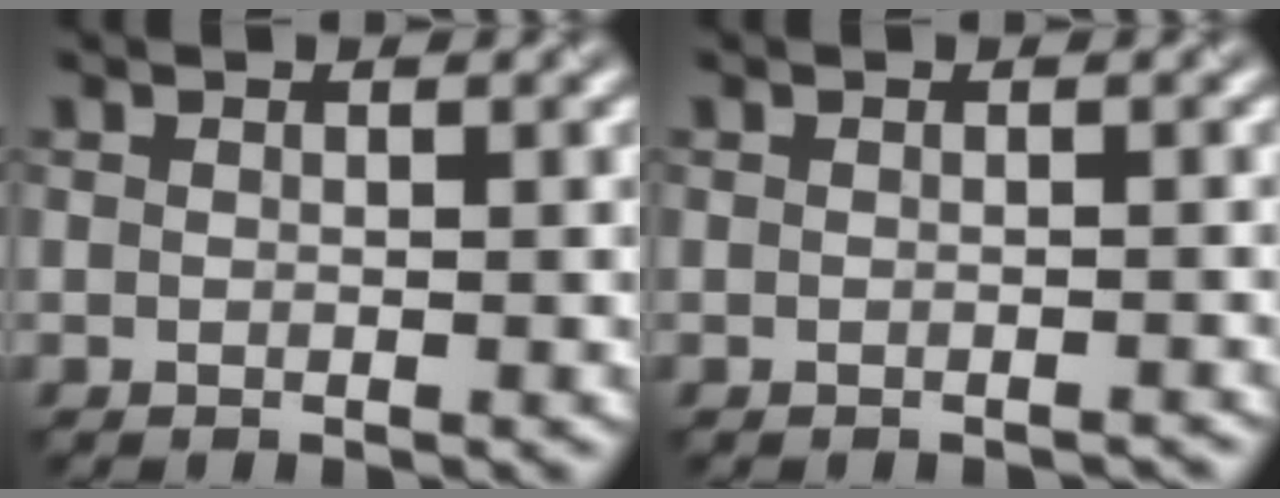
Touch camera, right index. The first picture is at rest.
{"total": 0.6, "force": [-0.3, 0.3, 0.4], "torque": [0.004, 0.006, -0.008]}